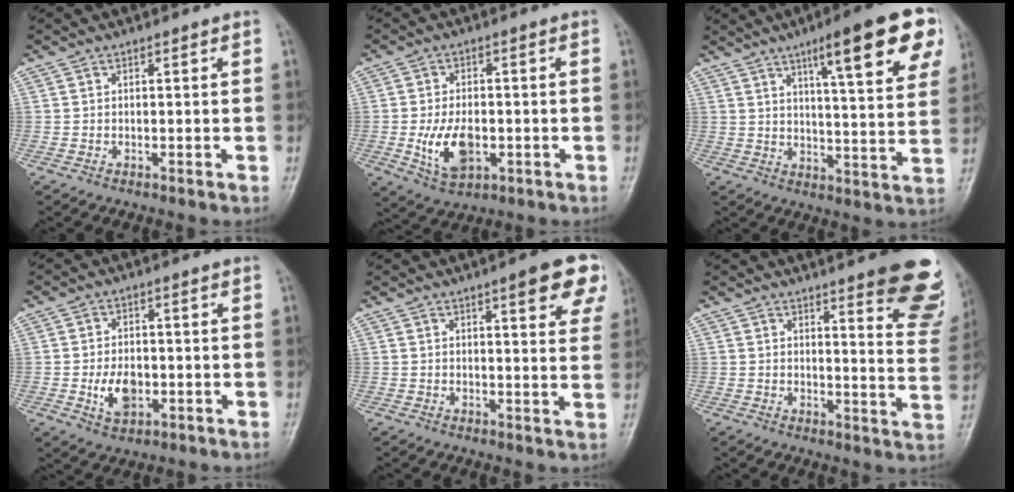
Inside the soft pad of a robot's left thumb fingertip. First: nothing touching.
{"total": 8.6, "force": [-2.0, 5.1, 6.6], "torque": [-0.113, -0.001, -0.028]}
{"total": 14.4, "force": [7.5, 3.2, 11.8], "torque": [-0.124, -0.027, 0.095]}
{"total": 6.1, "force": [-1.5, 4.0, 4.4], "torque": [-0.065, 0.001, -0.021]}
{"total": 9.7, "force": [5.1, 2.6, 7.9], "torque": [-0.067, -0.015, 0.056]}
{"total": 16.0, "force": [9.9, 4.0, 12.0], "torque": [-0.105, -0.057, 0.107]}